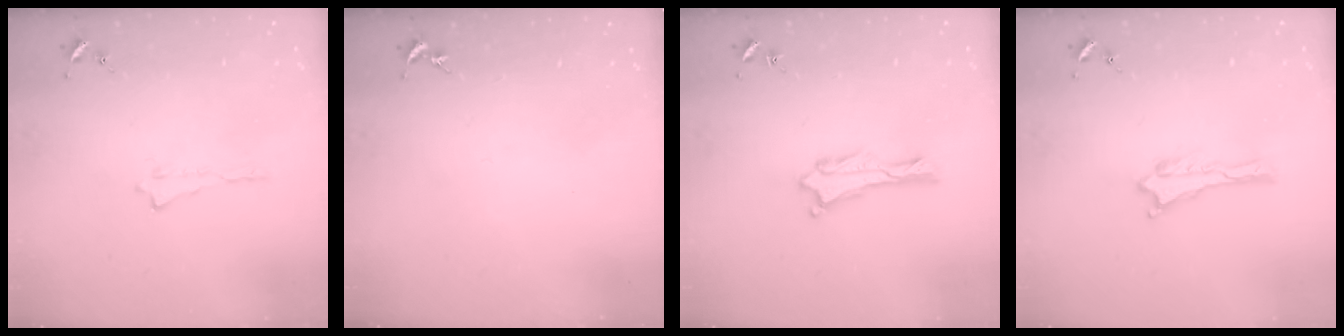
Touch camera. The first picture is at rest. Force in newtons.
{"total": 0.0}
{"total": 0.6, "press": 0.6, "slide": 0.2}
{"total": 0.0}